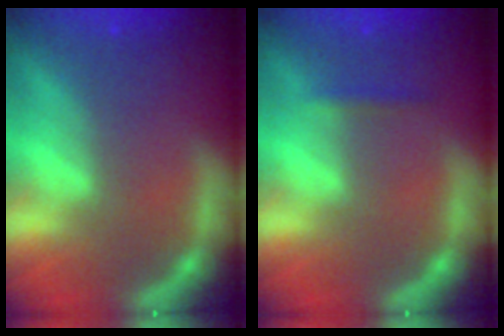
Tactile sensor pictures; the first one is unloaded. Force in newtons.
{"total": 0.9}